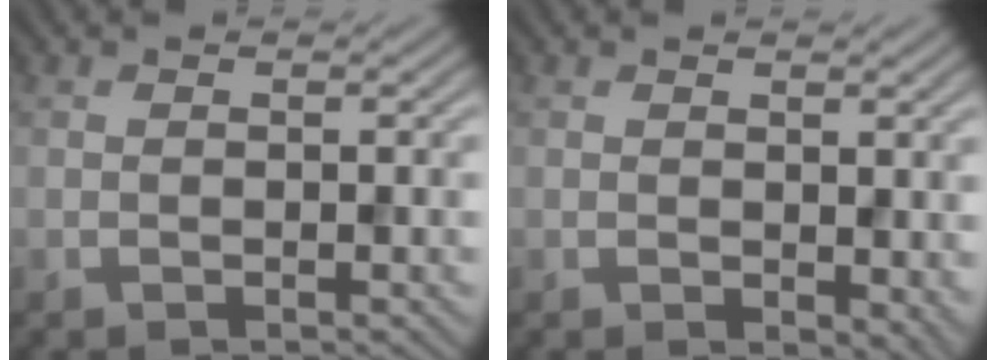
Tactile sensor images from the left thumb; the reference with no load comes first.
{"total": 2.7, "force": [0.2, 1.8, 2.0], "torque": [-0.028, -0.009, 0.009]}